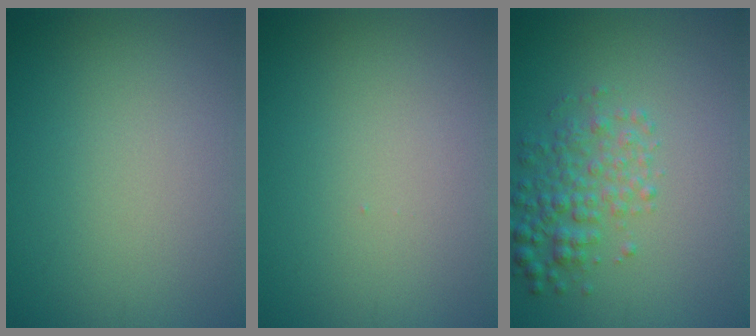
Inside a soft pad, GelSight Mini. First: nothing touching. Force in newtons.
{"total": 0.0}
{"total": 3.3, "press": 3.3, "slide": 0.1}